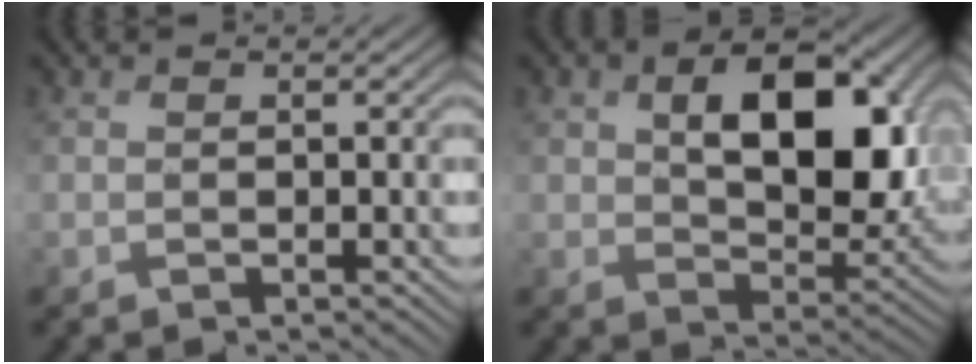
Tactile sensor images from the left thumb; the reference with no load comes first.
{"total": 12.2, "force": [2.4, 7.7, 9.2], "torque": [-0.147, -0.013, 0.048]}